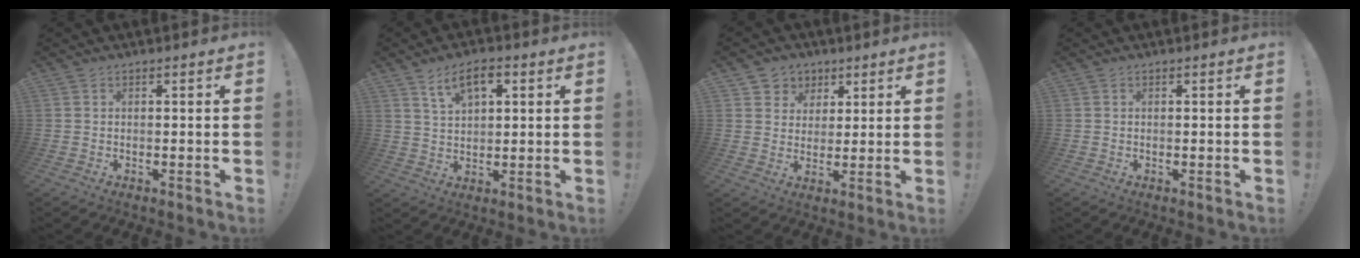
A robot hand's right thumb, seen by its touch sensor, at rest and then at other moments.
{"total": 8.0, "force": [3.9, 4.0, 5.8], "torque": [-0.095, -0.003, 0.071]}
{"total": 6.4, "force": [2.4, 5.9, 0.5], "torque": [0.000, -0.019, 0.048]}
{"total": 0.0}